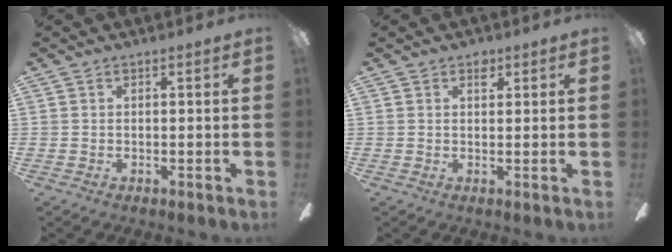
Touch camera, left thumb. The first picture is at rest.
{"total": 2.3, "force": [1.5, 1.4, 1.2], "torque": [-0.001, -0.005, 0.021]}